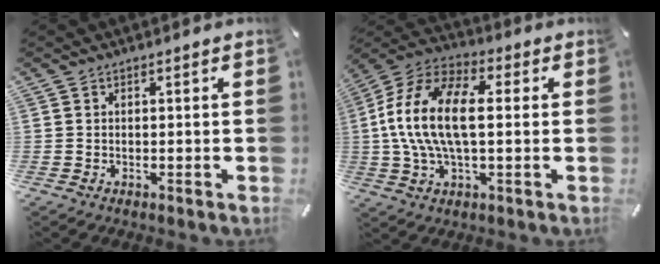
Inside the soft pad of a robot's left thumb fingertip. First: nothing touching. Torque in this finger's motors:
{"motor_torque": [0.42, 2.05, 1.63, -1.13, 0.82]}